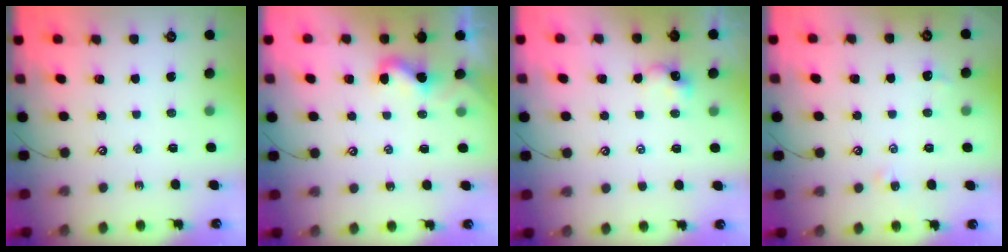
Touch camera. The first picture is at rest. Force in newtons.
{"total": 2.8, "press": 2.8, "slide": 0.4}
{"total": 2.1, "press": 2.1, "slide": 0.2}
{"total": 0.8, "press": 0.5, "slide": 0.5}